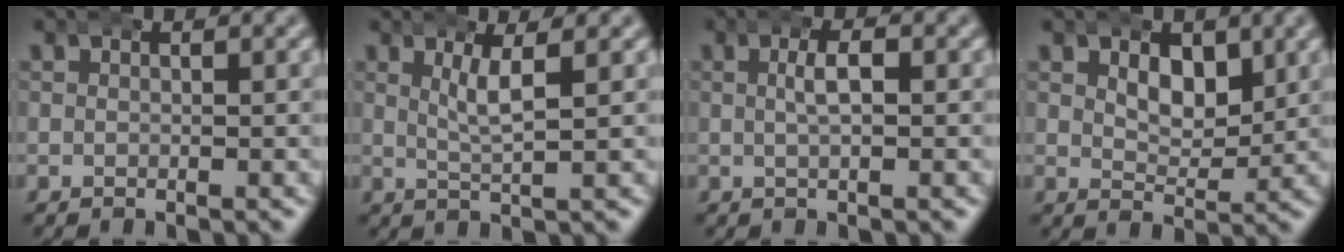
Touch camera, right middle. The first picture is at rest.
{"total": 2.5, "force": [1.2, -0.2, 2.2], "torque": [-0.046, -0.001, 0.026]}
{"total": 2.3, "force": [0.2, 0.7, 2.2], "torque": [-0.033, 0.009, 0.000]}
{"total": 3.5, "force": [1.9, 2.0, 2.1], "torque": [-0.030, -0.012, 0.036]}